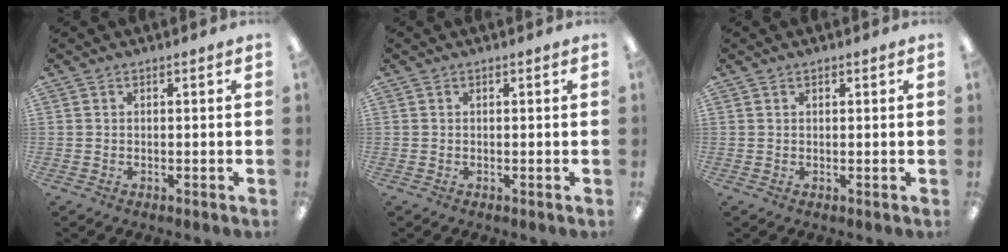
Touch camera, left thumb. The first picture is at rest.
{"total": 0.0}
{"total": 0.6, "force": [0.4, 0.3, 0.2], "torque": [0.004, -0.002, 0.006]}